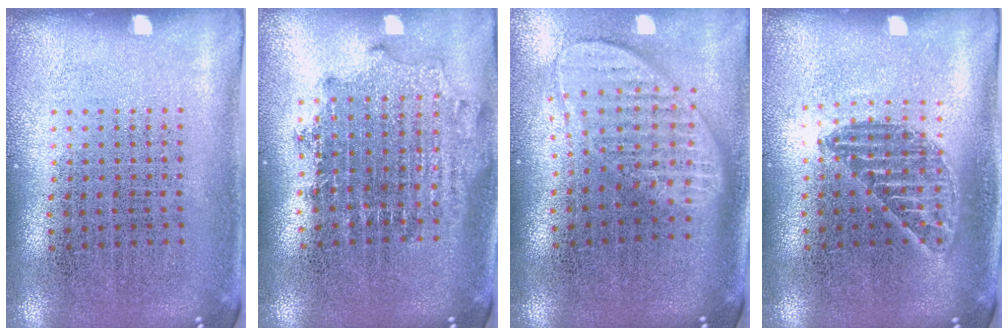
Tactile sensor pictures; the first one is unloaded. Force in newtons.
{"total": 1.8, "press": 1.5, "slide": 1.1}
{"total": 2.1, "press": 1.6, "slide": 1.4}
{"total": 1.2, "press": 1.1, "slide": 0.4}